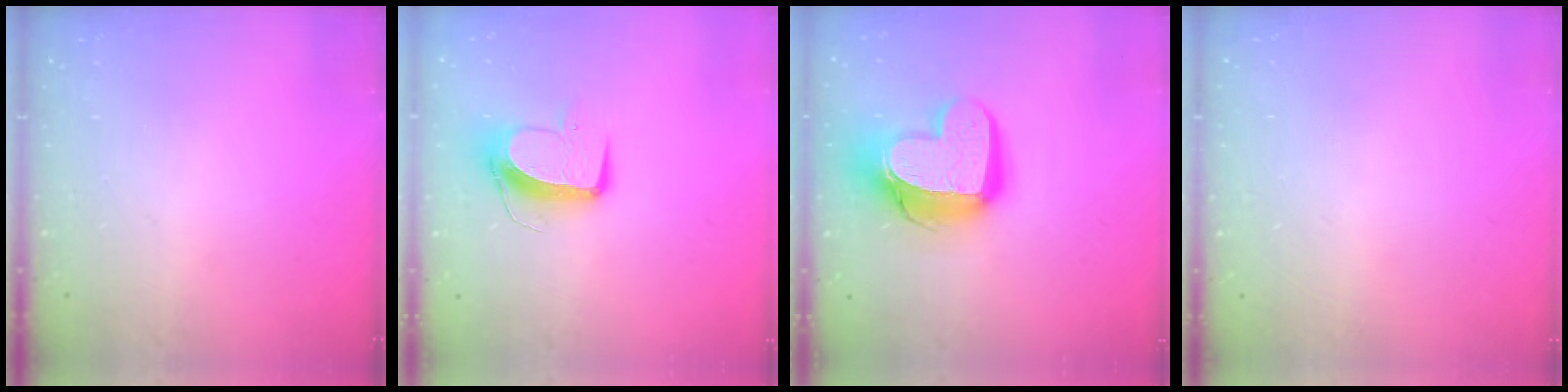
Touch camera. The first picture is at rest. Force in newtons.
{"total": 9.9, "press": 9.8, "slide": 1.0}
{"total": 15.3, "press": 15.3, "slide": 1.4}
{"total": 0.0}